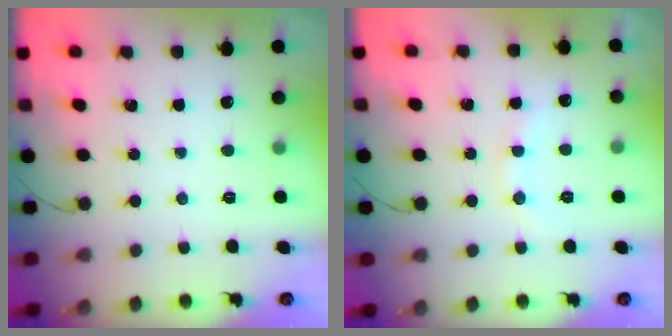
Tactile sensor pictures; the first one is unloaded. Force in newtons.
{"total": 9.2, "press": 9.1, "slide": 1.2}